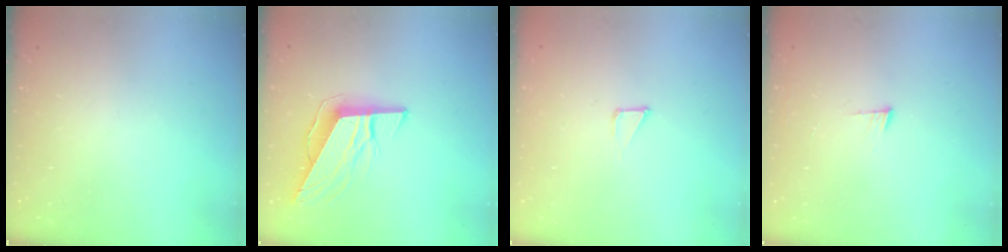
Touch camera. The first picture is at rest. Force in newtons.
{"total": 10.3, "press": 10.2, "slide": 1.9}
{"total": 1.6, "press": 1.6, "slide": 0.1}
{"total": 3.6, "press": 3.5, "slide": 0.5}